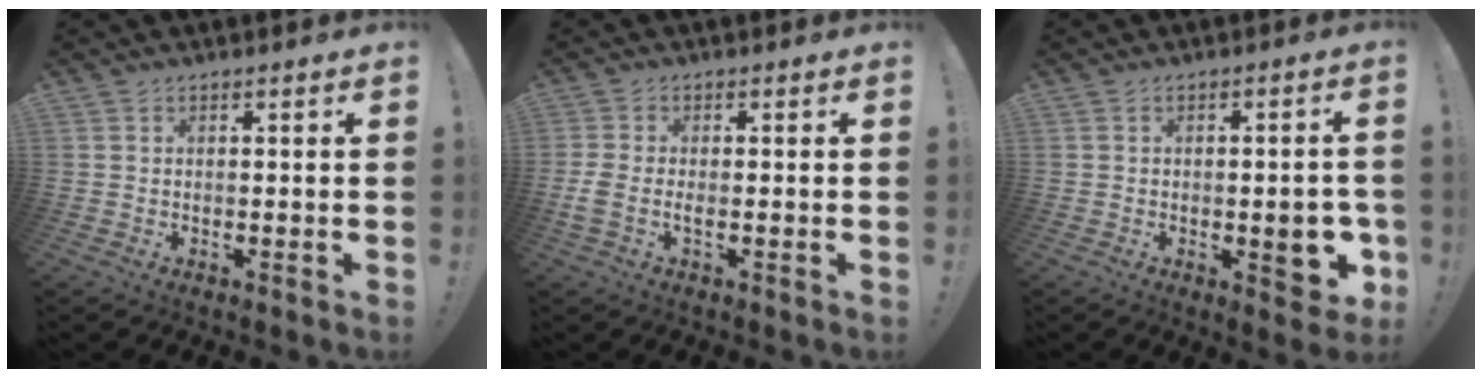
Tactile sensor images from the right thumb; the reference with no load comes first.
{"total": 4.0, "force": [-1.0, 1.3, 3.6], "torque": [-0.083, -0.010, -0.018]}
{"total": 8.5, "force": [-2.2, 3.8, 7.3], "torque": [-0.077, 0.004, -0.028]}